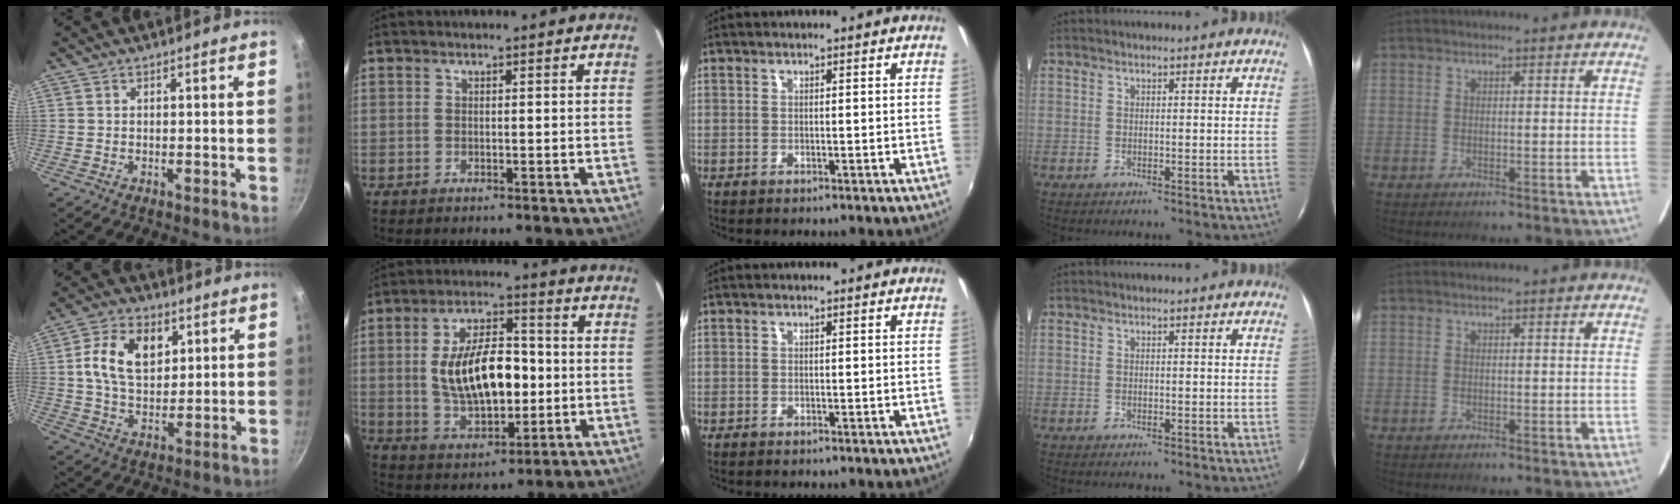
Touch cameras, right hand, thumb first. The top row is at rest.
{"thumb": {"total": 12.1, "force": [3.5, 8.1, 8.4], "torque": [-0.128, -0.004, 0.054]}, "index": {"total": 15.7, "force": [-0.3, 7.9, 13.6], "torque": [-0.251, 0.009, 0.010]}}